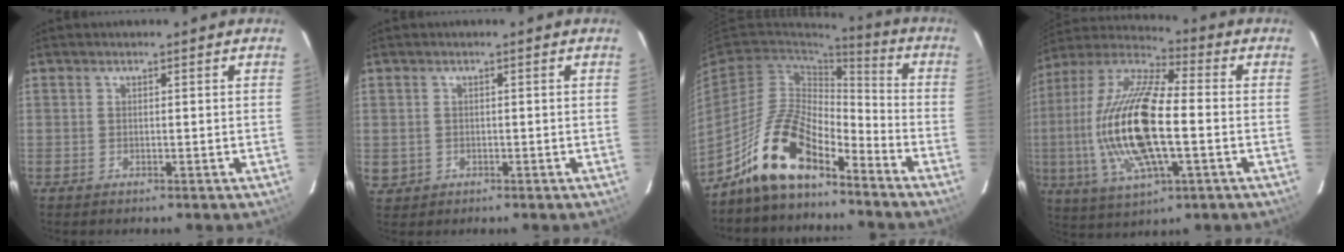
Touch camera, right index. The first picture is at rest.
{"total": 3.1, "force": [-0.1, 3.0, 0.7], "torque": [-0.014, 0.000, 0.004]}
{"total": 14.6, "force": [-10.5, 5.2, 8.8], "torque": [-0.182, 0.005, -0.202]}
{"total": 21.4, "force": [-2.6, 7.3, 19.9], "torque": [-0.399, -0.006, -0.054]}